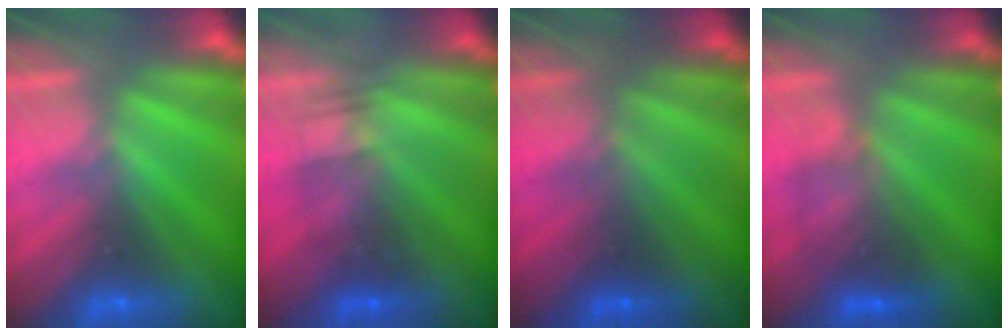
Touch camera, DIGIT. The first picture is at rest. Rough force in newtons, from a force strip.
{"total": 2.2}
{"total": 1.7}
{"total": 2.5}